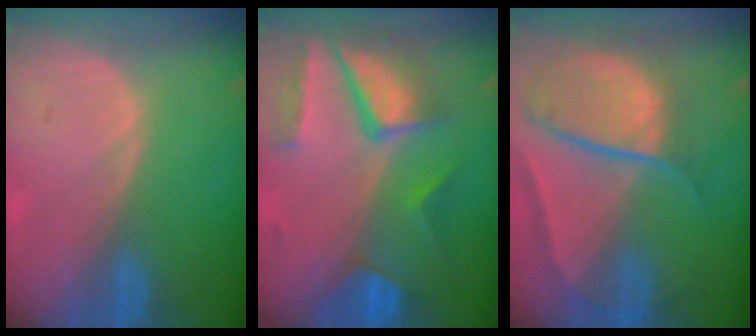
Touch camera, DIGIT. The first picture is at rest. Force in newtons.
{"total": 10.5, "press": 8.8, "slide": 5.7}
{"total": 10.7, "press": 8.9, "slide": 5.9}